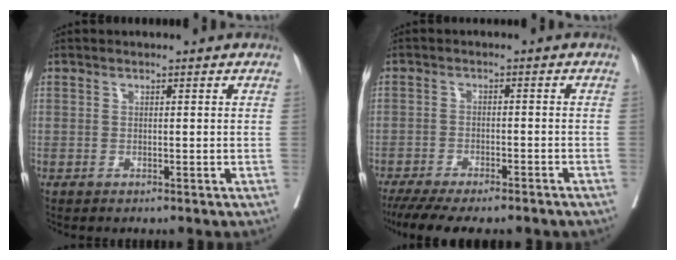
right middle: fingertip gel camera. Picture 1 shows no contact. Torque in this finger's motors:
{"motor_torque": [1.07, -1.07, 0.28, 0.09]}